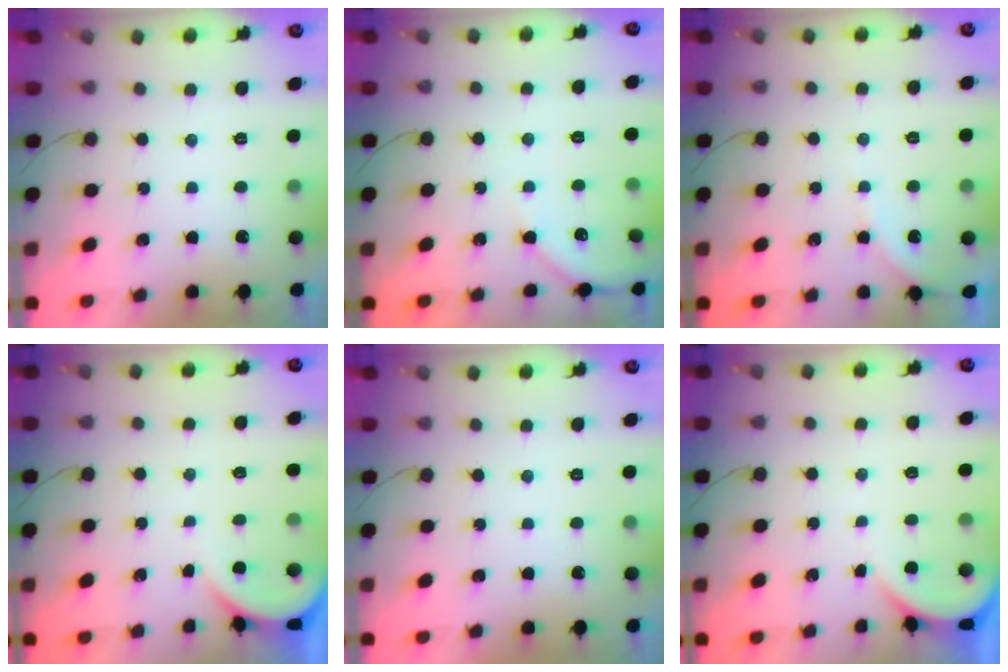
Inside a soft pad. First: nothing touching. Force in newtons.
{"total": 5.1, "press": 5.1, "slide": 0.8}
{"total": 3.1, "press": 3.1, "slide": 0.5}
{"total": 0.0}
{"total": 0.0}
{"total": 0.0}